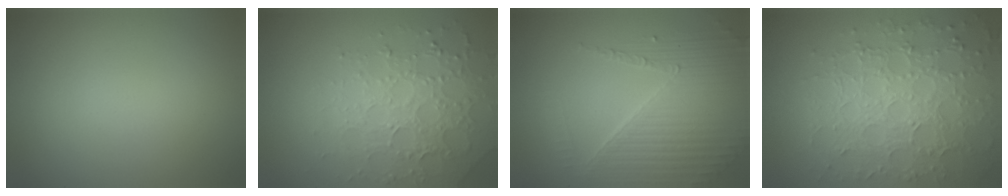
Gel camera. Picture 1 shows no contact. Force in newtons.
{"total": 4.1, "press": 3.9, "slide": 1.2}
{"total": 4.7, "press": 4.0, "slide": 2.5}
{"total": 7.9, "press": 6.0, "slide": 5.2}